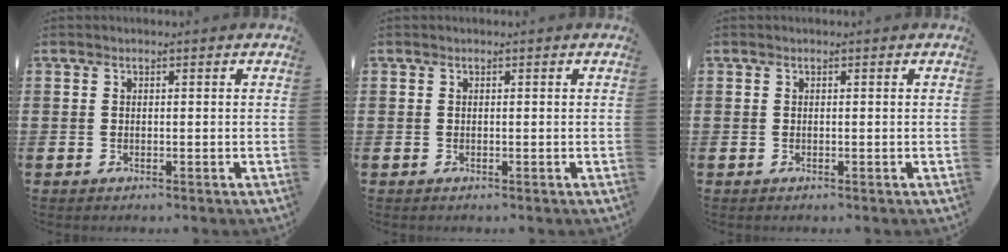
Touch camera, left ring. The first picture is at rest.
{"total": 0.0}
{"total": 0.0}